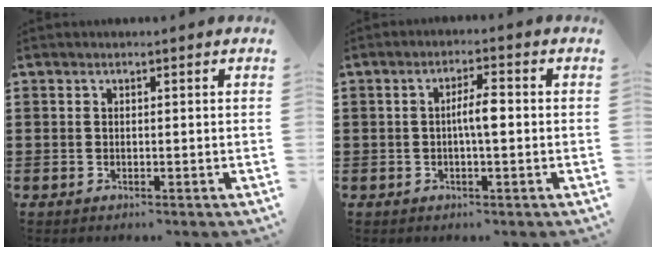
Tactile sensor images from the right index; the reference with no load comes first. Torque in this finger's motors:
{"motor_torque": [0.73, -0.23, 0.44, 0.13]}